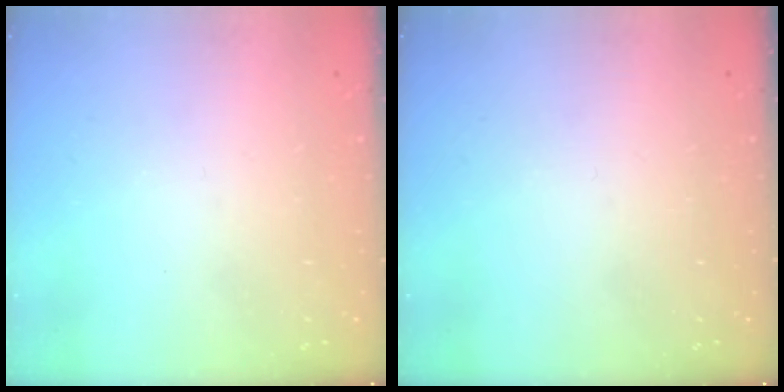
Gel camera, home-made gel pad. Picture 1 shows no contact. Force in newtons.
{"total": 0.0}